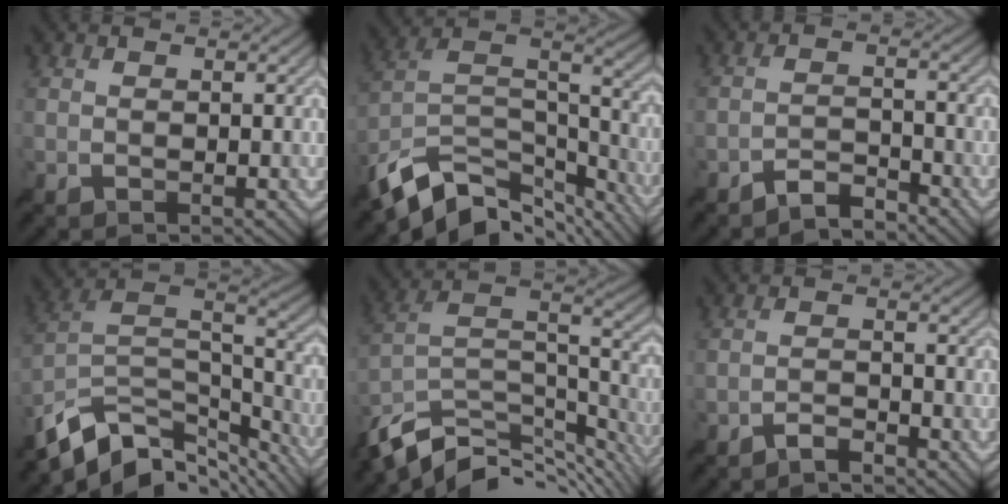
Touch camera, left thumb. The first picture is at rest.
{"total": 14.6, "force": [-10.2, 6.8, 7.8], "torque": [-0.196, -0.011, -0.173]}
{"total": 3.5, "force": [-3.2, 0.8, 1.3], "torque": [-0.023, 0.003, -0.065]}
{"total": 13.6, "force": [-8.7, 6.8, 7.9], "torque": [-0.197, -0.012, -0.144]}
{"total": 12.8, "force": [-8.3, 5.5, 8.0], "torque": [-0.189, -0.009, -0.141]}
{"total": 2.0, "force": [-1.8, 0.4, 0.9], "torque": [-0.016, 0.004, -0.038]}